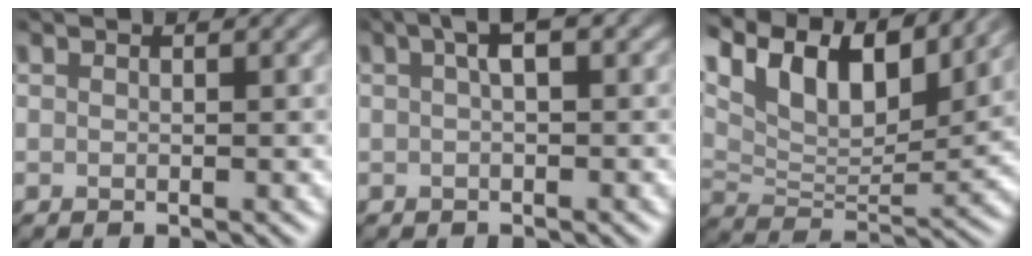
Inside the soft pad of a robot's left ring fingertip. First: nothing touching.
{"total": 2.0, "force": [0.6, 0.2, 1.9], "torque": [-0.028, 0.010, 0.008]}
{"total": 11.7, "force": [7.9, 4.4, 7.4], "torque": [-0.139, 0.021, 0.136]}